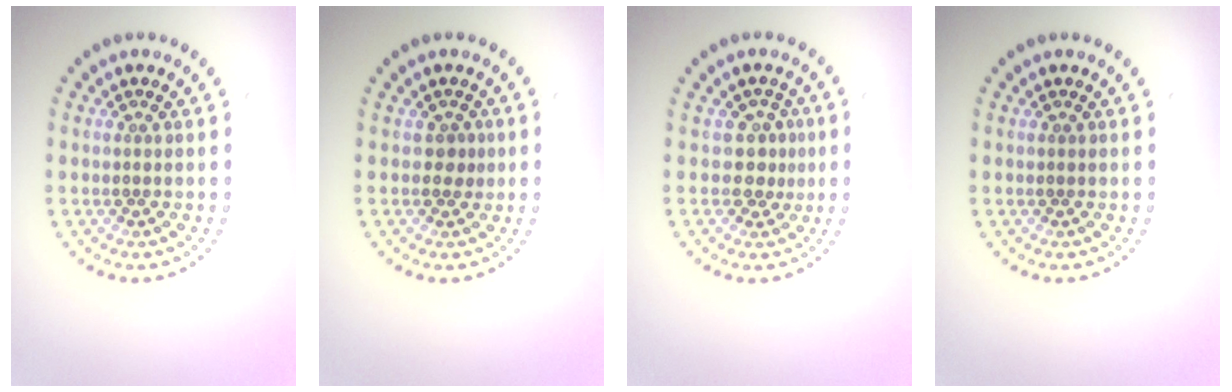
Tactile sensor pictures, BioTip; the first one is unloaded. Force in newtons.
{"total": 1.2, "press": 0.9, "slide": 0.7}
{"total": 2.0, "press": 1.5, "slide": 1.3}
{"total": 0.0}